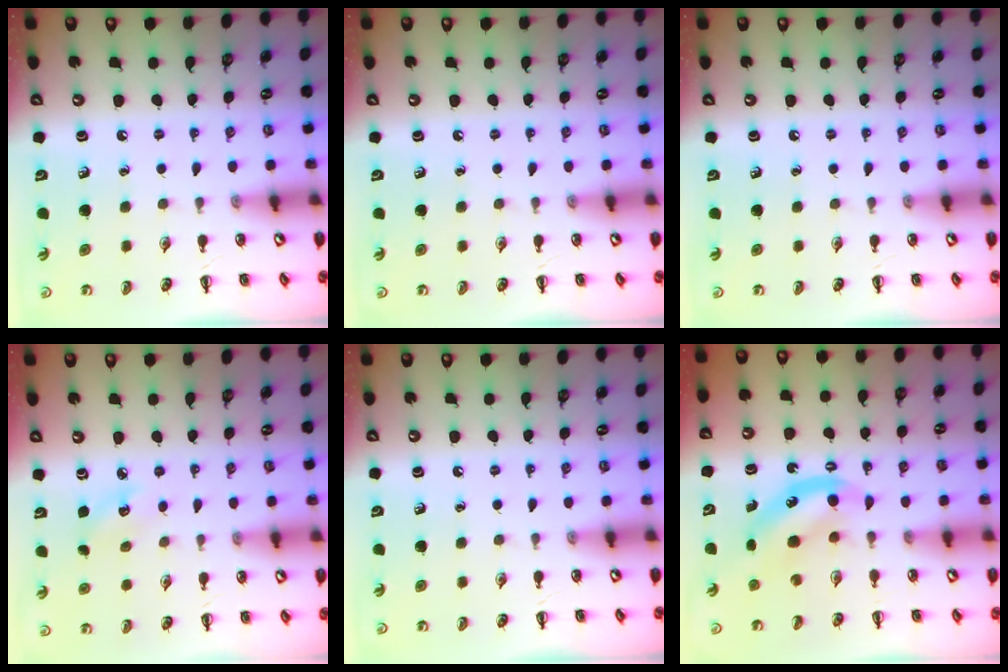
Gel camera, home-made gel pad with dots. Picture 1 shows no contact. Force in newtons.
{"total": 0.0}
{"total": 0.0}
{"total": 4.7, "press": 4.6, "slide": 1.0}
{"total": 0.0}
{"total": 6.4, "press": 6.3, "slide": 0.8}